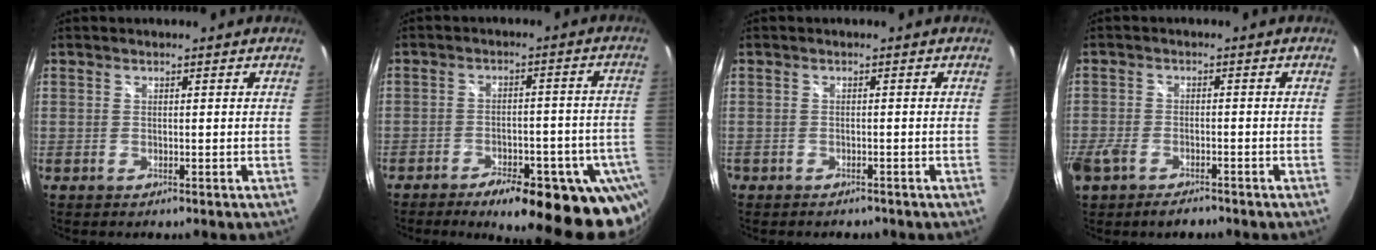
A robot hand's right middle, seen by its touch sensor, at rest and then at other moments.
{"total": 21.6, "force": [-15.8, 7.0, 12.9], "torque": [-0.167, -0.020, -0.198]}
{"total": 2.3, "force": [-1.9, 1.2, 0.5], "torque": [-0.015, -0.005, -0.029]}
{"total": 7.4, "force": [-5.1, 3.4, 4.1], "torque": [-0.111, -0.020, -0.096]}